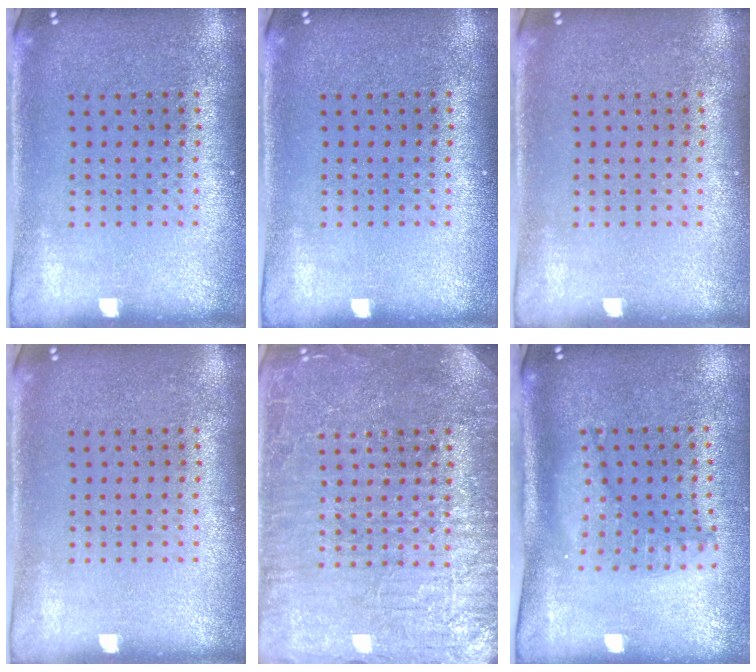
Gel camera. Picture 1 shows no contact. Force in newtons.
{"total": 0.0}
{"total": 0.0}
{"total": 0.0}
{"total": 4.7, "press": 4.6, "slide": 0.7}
{"total": 1.4, "press": 1.3, "slide": 0.4}